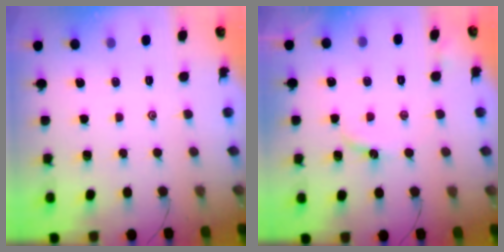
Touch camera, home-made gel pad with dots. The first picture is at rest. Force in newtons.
{"total": 4.7, "press": 4.7, "slide": 0.6}